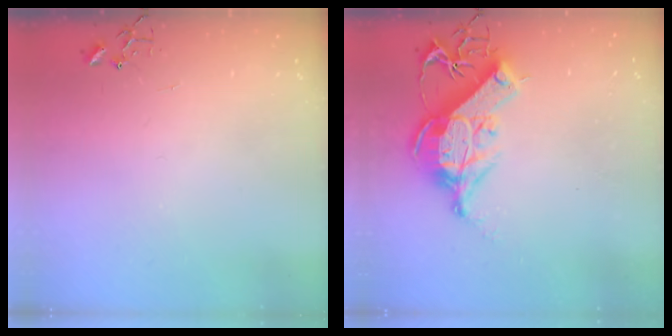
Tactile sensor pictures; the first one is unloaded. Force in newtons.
{"total": 13.7, "press": 13.5, "slide": 2.2}